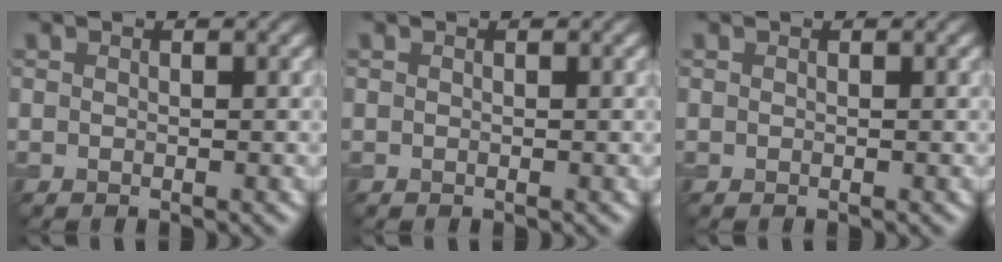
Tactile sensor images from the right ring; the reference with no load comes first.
{"total": 0.0}
{"total": 0.0}